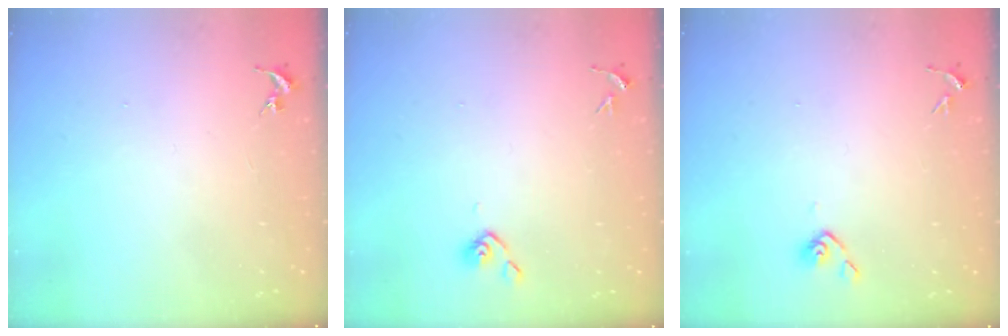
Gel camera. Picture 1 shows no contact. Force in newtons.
{"total": 4.3, "press": 4.1, "slide": 1.3}
{"total": 4.2, "press": 4.1, "slide": 1.1}